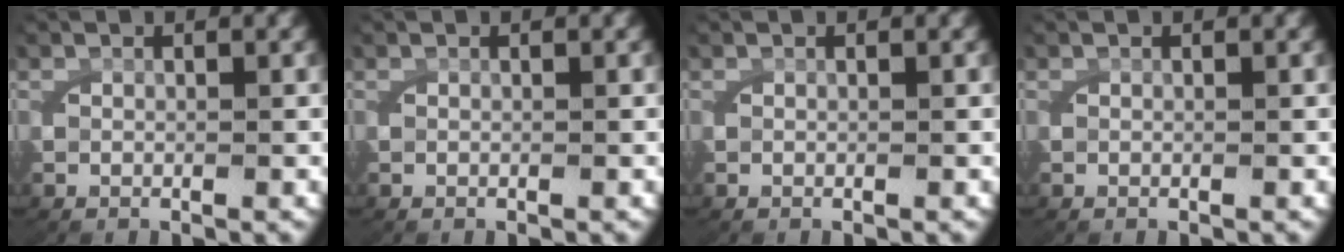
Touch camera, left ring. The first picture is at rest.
{"total": 0.0}
{"total": 0.0}
{"total": 0.0}